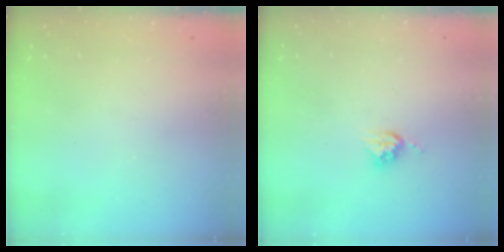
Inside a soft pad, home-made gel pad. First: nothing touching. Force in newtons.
{"total": 5.2, "press": 5.2, "slide": 0.1}